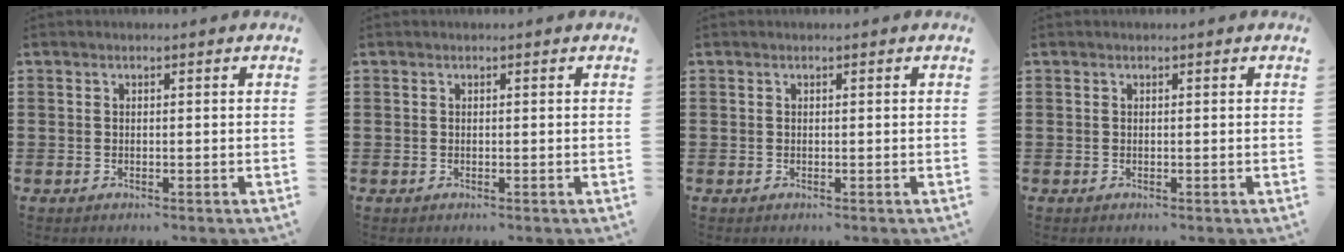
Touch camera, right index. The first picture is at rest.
{"total": 0.0}
{"total": 0.0}
{"total": 0.0}